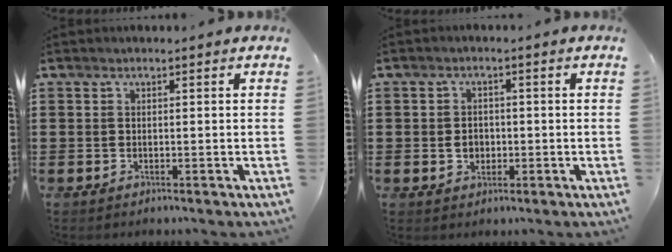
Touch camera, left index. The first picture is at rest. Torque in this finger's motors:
{"motor_torque": [0.48, 0.20, 0.22, 0.02]}